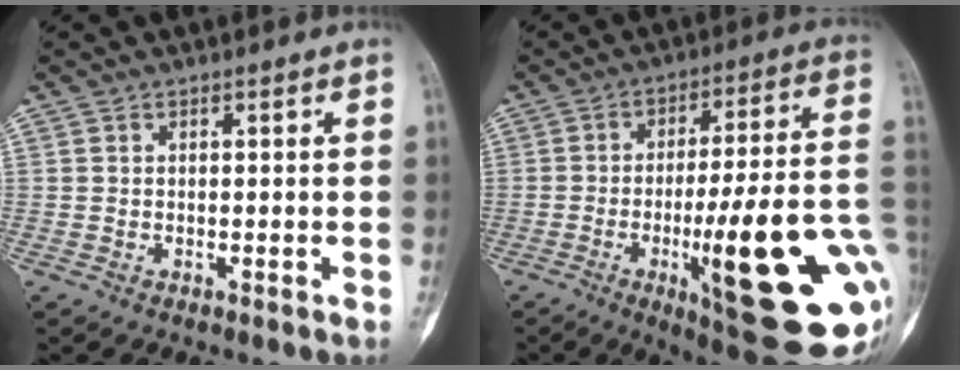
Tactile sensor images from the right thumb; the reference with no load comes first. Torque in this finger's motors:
{"motor_torque": [2.74, 2.26, 1.89, -0.89, 0.50]}